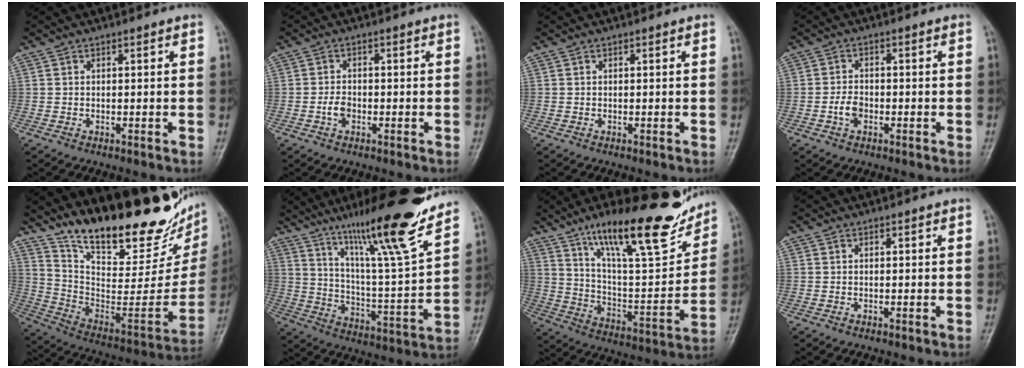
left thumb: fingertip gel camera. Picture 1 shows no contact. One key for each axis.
{"total": 2.7, "fx": -1.0, "fy": 1.8, "fz": 1.7, "tx": -0.028, "ty": 0.011, "tz": -0.020}
{"total": 0.0}
{"total": 3.3, "fx": -1.2, "fy": 2.2, "fz": 2.1, "tx": -0.033, "ty": 0.013, "tz": -0.026}
{"total": 30.6, "fx": 22.7, "fy": 10.4, "fz": 17.7, "tx": -0.248, "ty": -0.114, "tz": 0.353}
{"total": 20.7, "fx": 15.2, "fy": 1.1, "fz": 14.0, "tx": -0.196, "ty": -0.080, "tz": 0.250}
{"total": 24.2, "fx": 16.1, "fy": 6.8, "fz": 16.8, "tx": -0.224, "ty": -0.066, "tz": 0.266}
{"total": 0.0}